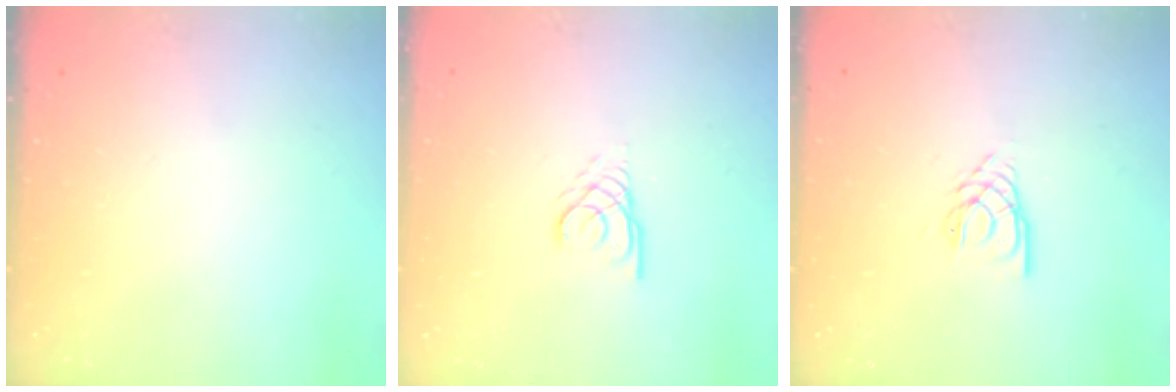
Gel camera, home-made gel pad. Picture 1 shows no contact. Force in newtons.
{"total": 2.2, "press": 2.2, "slide": 0.2}
{"total": 2.9, "press": 2.8, "slide": 0.4}